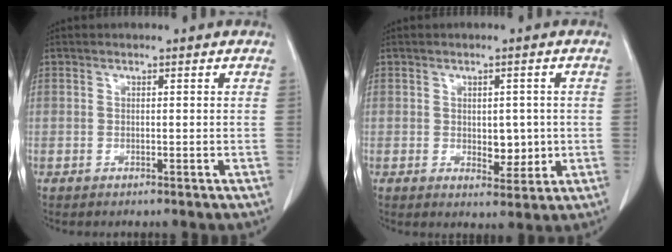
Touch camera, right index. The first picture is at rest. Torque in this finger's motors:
{"motor_torque": [-0.05, 0.16, 0.08, 0.00]}